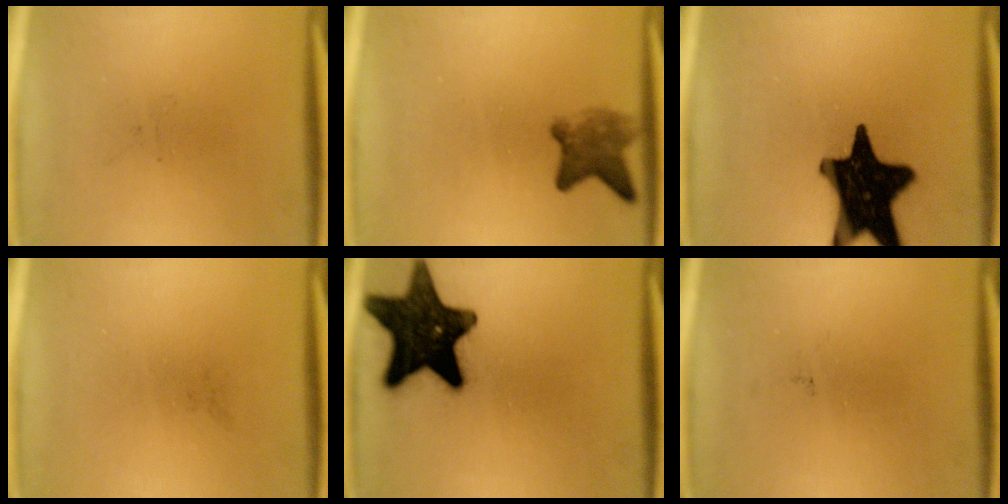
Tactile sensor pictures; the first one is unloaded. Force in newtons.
{"total": 4.6}
{"total": 19.9}
{"total": 0.0}
{"total": 17.4}
{"total": 0.0}